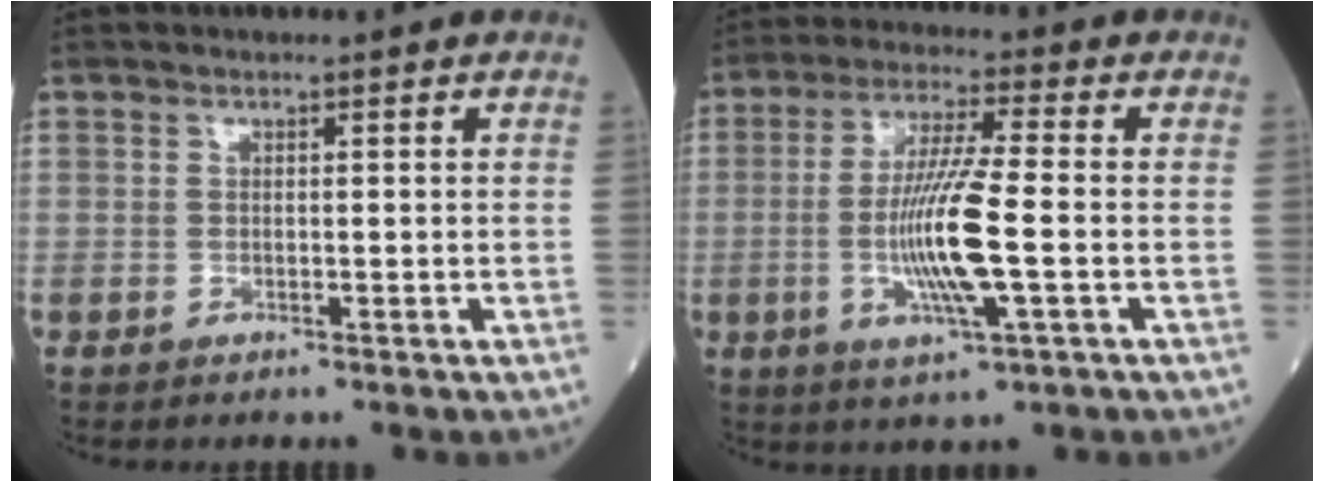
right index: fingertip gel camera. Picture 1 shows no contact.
{"total": 11.0, "force": [-1.9, 0.3, 10.9], "torque": [-0.216, -0.008, -0.039]}